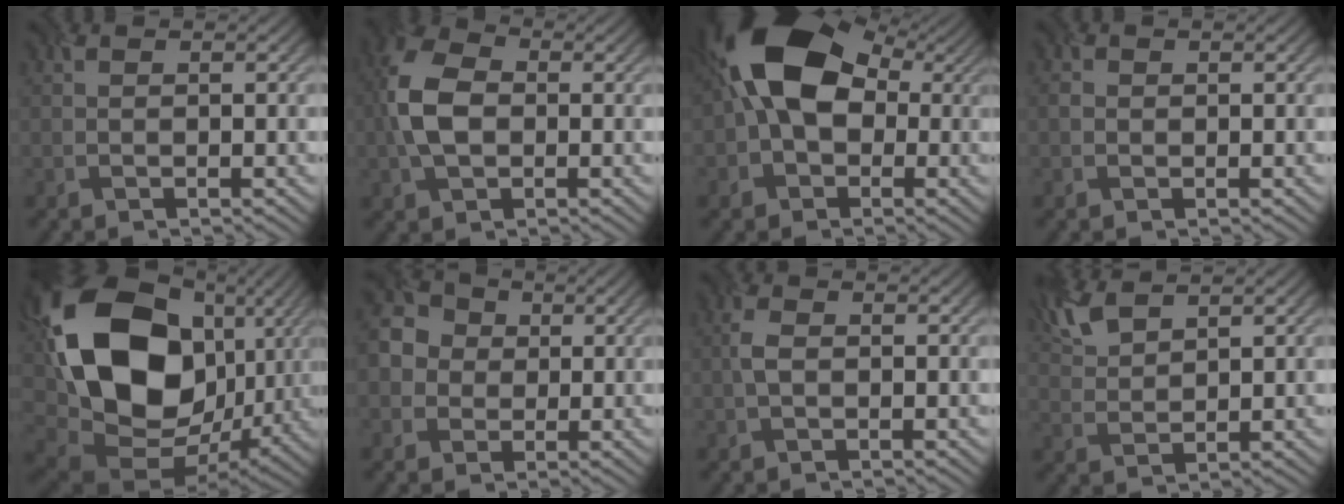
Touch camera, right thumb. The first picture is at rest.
{"total": 7.7, "force": [-0.2, 5.2, 5.7], "torque": [-0.144, 0.004, -0.013]}
{"total": 14.4, "force": [2.0, 9.8, 10.4], "torque": [-0.172, 0.011, 0.020]}
{"total": 0.5, "force": [0.1, 0.5, 0.0], "torque": [0.001, 0.001, -0.002]}
{"total": 20.3, "force": [4.5, 15.1, 12.8], "torque": [-0.310, -0.023, 0.101]}
{"total": 6.0, "force": [0.1, 5.6, 2.1], "torque": [-0.060, 0.009, -0.016]}
{"total": 2.0, "force": [-0.1, 1.3, 1.6], "torque": [-0.041, 0.004, -0.005]}
{"total": 4.9, "force": [3.6, 1.7, 2.8], "torque": [-0.078, 0.008, 0.079]}